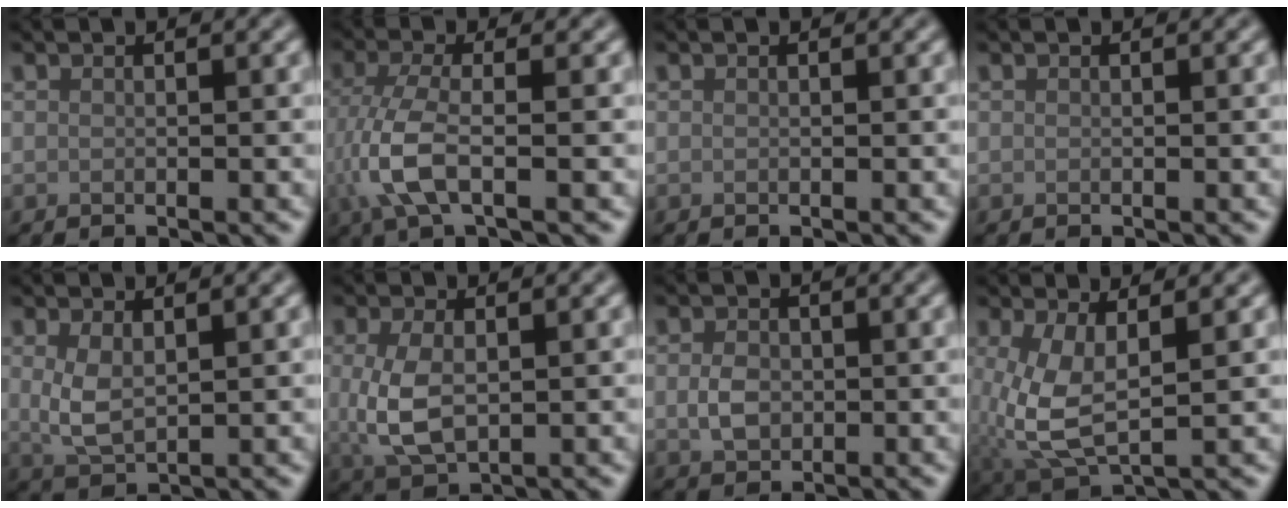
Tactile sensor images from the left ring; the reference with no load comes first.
{"total": 5.0, "force": [-1.3, 1.6, 4.5], "torque": [-0.109, -0.005, -0.031]}
{"total": 0.0}
{"total": 0.0}
{"total": 2.9, "force": [0.7, 1.4, 2.5], "torque": [-0.057, -0.005, 0.018]}
{"total": 4.7, "force": [0.0, 2.7, 3.9], "torque": [-0.095, -0.005, 0.005]}
{"total": 2.3, "force": [-0.1, 1.8, 1.5], "torque": [-0.031, -0.002, -0.005]}
{"total": 5.5, "force": [0.0, 2.3, 5.0], "torque": [-0.119, -0.007, 0.004]}